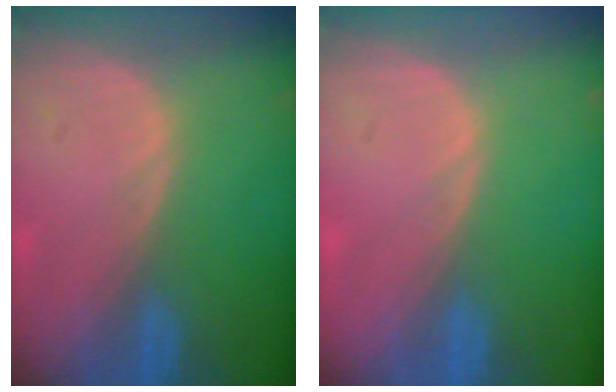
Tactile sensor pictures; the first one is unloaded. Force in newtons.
{"total": 0.0}